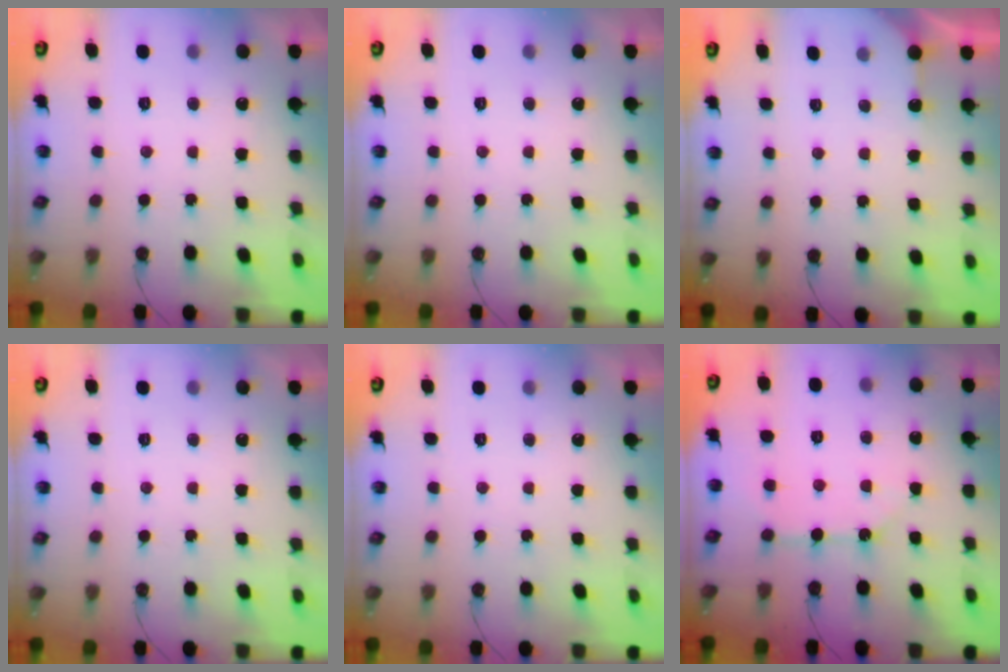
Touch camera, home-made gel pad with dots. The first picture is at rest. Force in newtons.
{"total": 0.0}
{"total": 3.6, "press": 3.6, "slide": 0.4}
{"total": 0.0}
{"total": 0.0}
{"total": 9.0, "press": 9.0, "slide": 0.9}